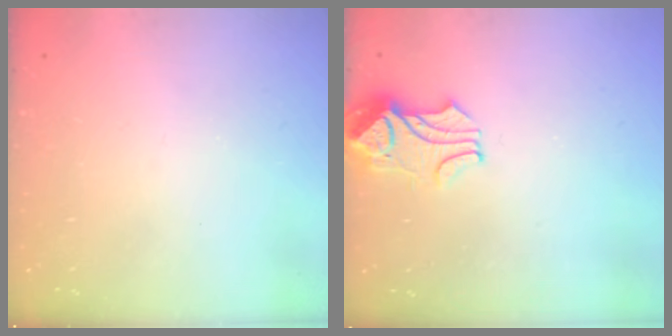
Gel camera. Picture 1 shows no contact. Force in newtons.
{"total": 2.3, "press": 2.2, "slide": 0.7}